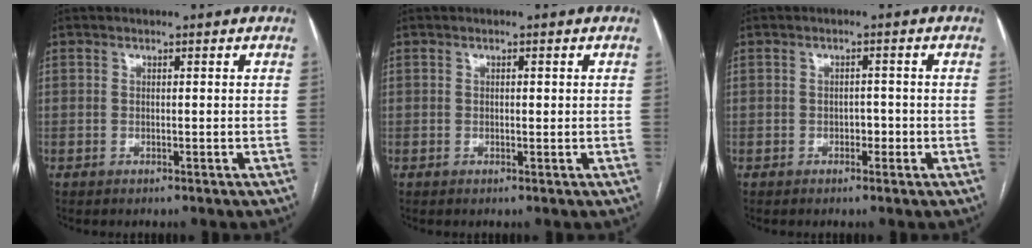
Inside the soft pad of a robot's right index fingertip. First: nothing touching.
{"total": 0.7, "force": [0.1, 0.3, 0.6], "torque": [-0.011, 0.000, 0.002]}
{"total": 1.6, "force": [-0.6, 1.1, 1.1], "torque": [-0.013, 0.005, -0.008]}